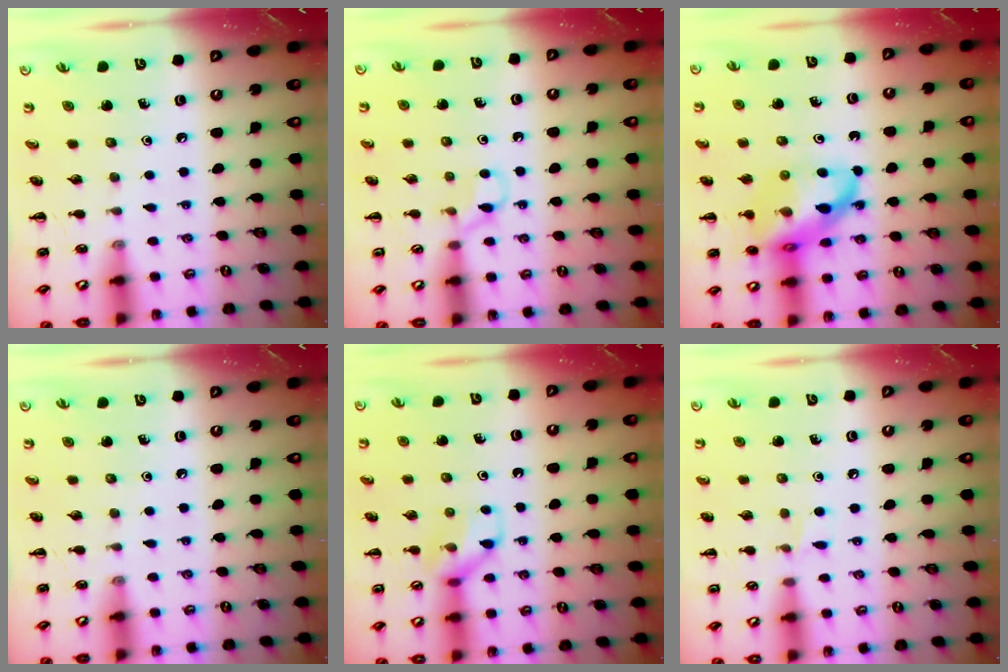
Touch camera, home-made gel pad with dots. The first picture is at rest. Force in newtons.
{"total": 5.4, "press": 5.1, "slide": 1.5}
{"total": 18.3, "press": 18.0, "slide": 3.6}
{"total": 0.0}
{"total": 9.8, "press": 9.8, "slide": 0.8}
{"total": 3.6, "press": 3.4, "slide": 1.1}